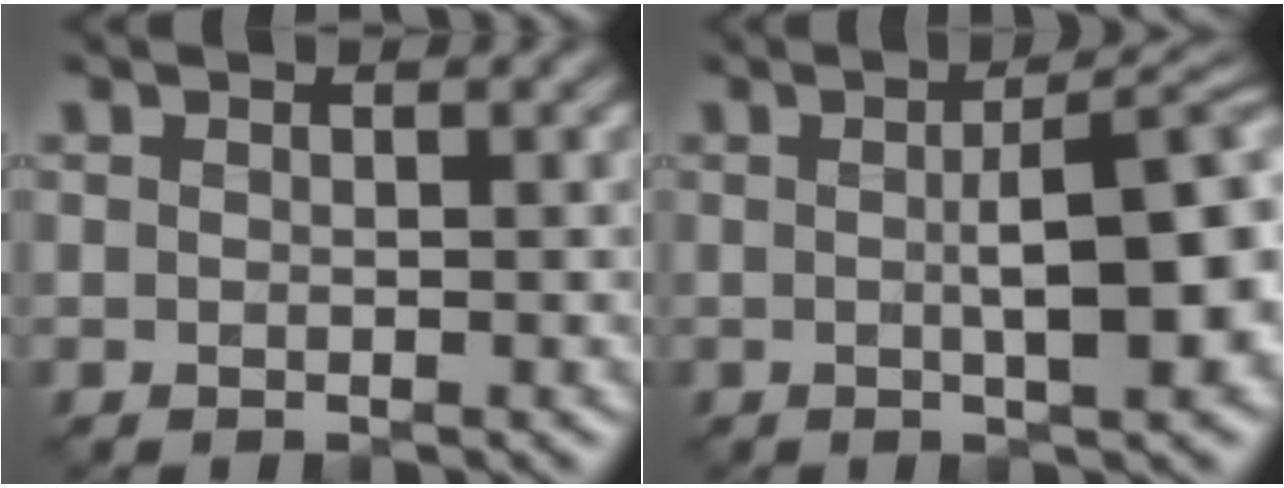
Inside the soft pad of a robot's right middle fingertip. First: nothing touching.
{"total": 9.2, "force": [0.2, 2.6, 8.8], "torque": [-0.108, 0.008, 0.002]}